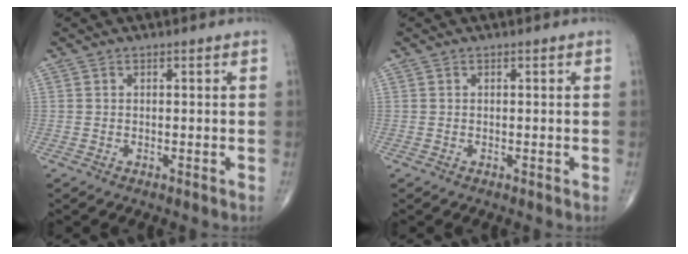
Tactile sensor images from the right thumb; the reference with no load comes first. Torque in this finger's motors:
{"motor_torque": [0.00, 0.00, 0.00, 0.00, 0.00]}